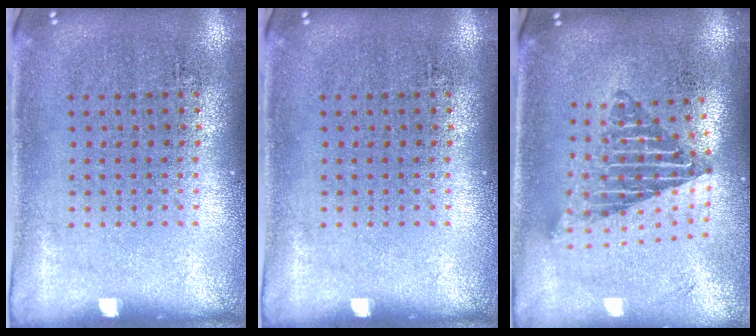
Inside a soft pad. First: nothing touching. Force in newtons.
{"total": 0.0}
{"total": 2.0, "press": 1.6, "slide": 1.3}